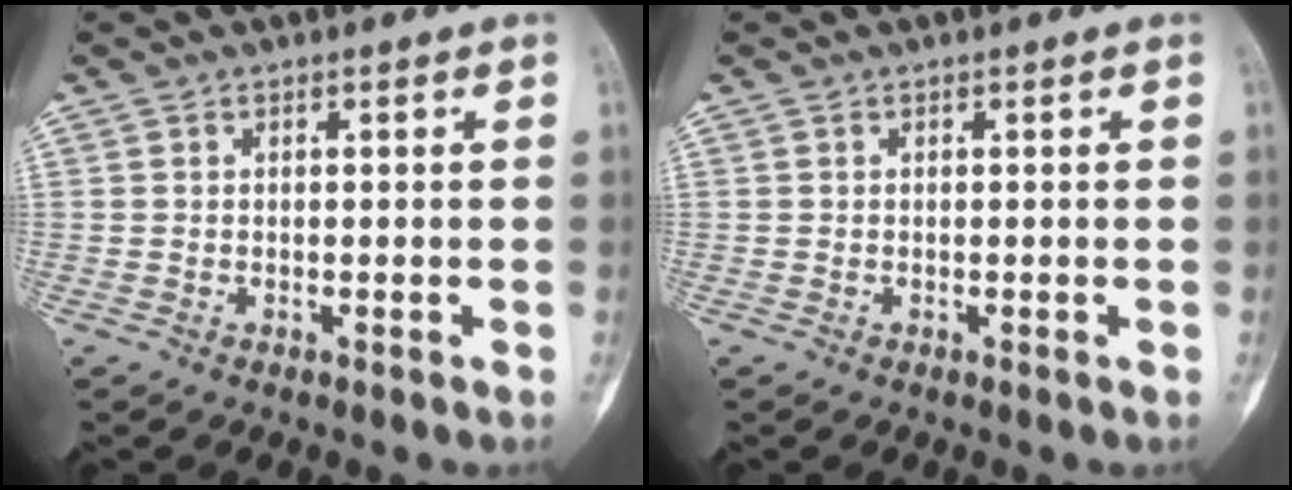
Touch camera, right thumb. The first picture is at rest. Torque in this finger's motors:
{"motor_torque": [0.00, 0.00, -0.02, -0.02, 0.00]}